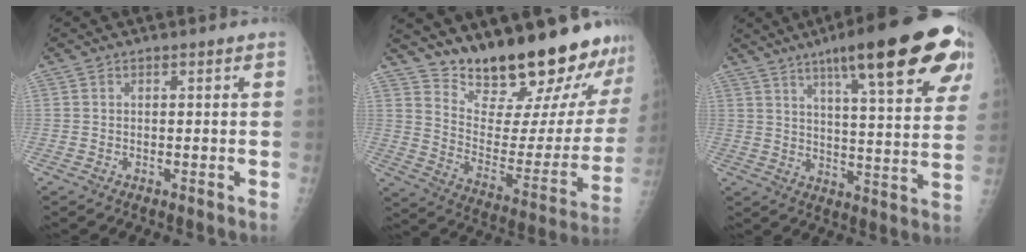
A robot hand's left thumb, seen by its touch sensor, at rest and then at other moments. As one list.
[{"total": 25.4, "force": [22.1, 5.7, 11.2], "torque": [-0.136, -0.162, 0.315]}, {"total": 24.1, "force": [13.2, 4.8, 19.5], "torque": [-0.258, -0.030, 0.184]}]